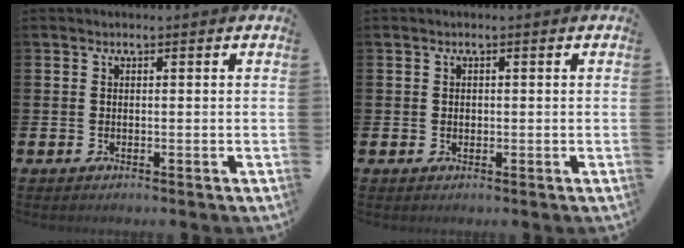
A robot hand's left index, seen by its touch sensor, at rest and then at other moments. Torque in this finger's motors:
{"motor_torque": [0.24, 0.05, -0.01, 0.00]}